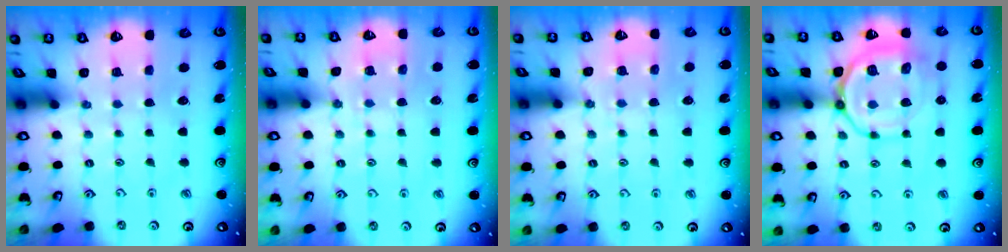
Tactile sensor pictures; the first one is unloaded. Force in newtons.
{"total": 6.0, "press": 5.9, "slide": 0.7}
{"total": 5.0, "press": 4.9, "slide": 0.6}
{"total": 13.4, "press": 13.3, "slide": 1.7}